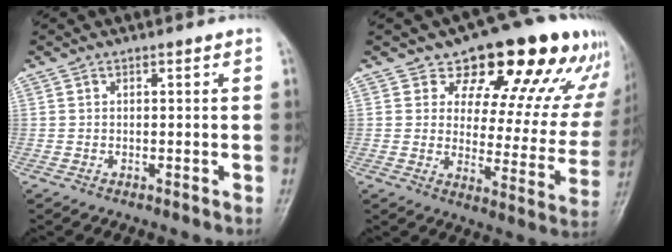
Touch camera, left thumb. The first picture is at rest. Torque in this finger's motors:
{"motor_torque": [0.56, 0.34, -0.05, -0.45, 0.08]}